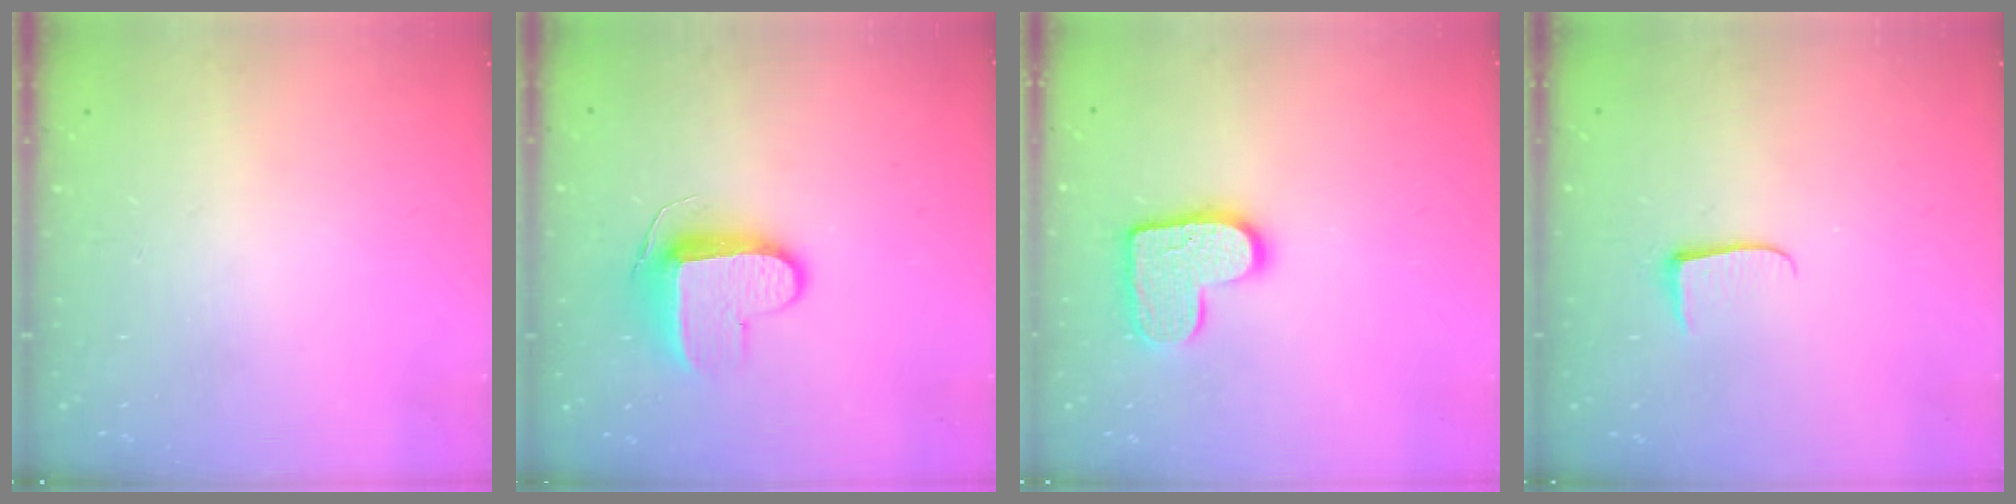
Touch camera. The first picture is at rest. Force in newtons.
{"total": 10.0, "press": 10.0, "slide": 1.1}
{"total": 12.8, "press": 12.8, "slide": 0.8}
{"total": 4.9, "press": 4.8, "slide": 0.6}